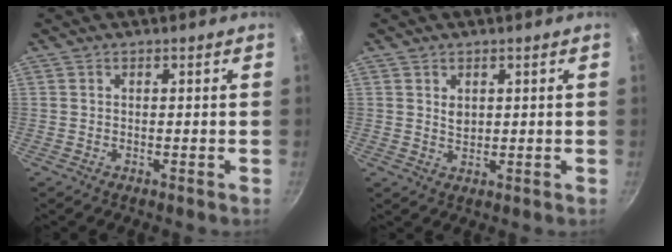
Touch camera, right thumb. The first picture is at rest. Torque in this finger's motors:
{"motor_torque": [0.68, 0.45, 0.20, 0.20, 0.01]}